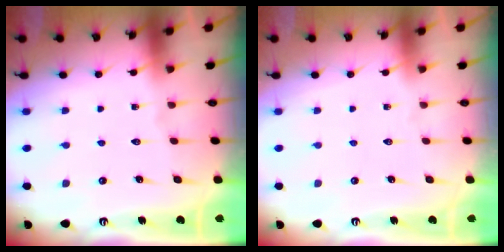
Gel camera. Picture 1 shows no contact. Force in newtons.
{"total": 0.0}